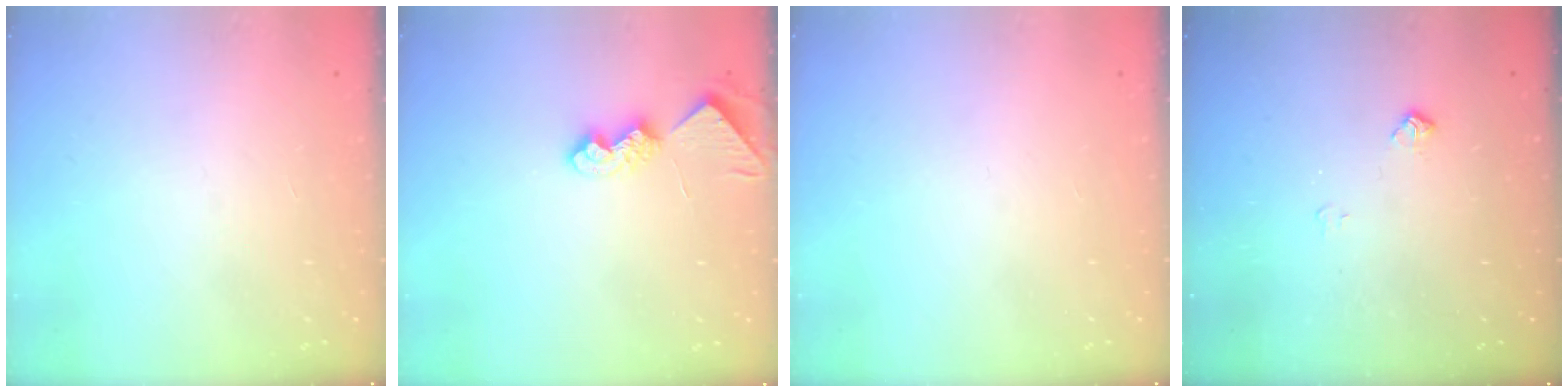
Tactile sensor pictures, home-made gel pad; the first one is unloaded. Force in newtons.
{"total": 8.4, "press": 8.4, "slide": 0.4}
{"total": 0.0}
{"total": 4.9, "press": 4.8, "slide": 0.8}